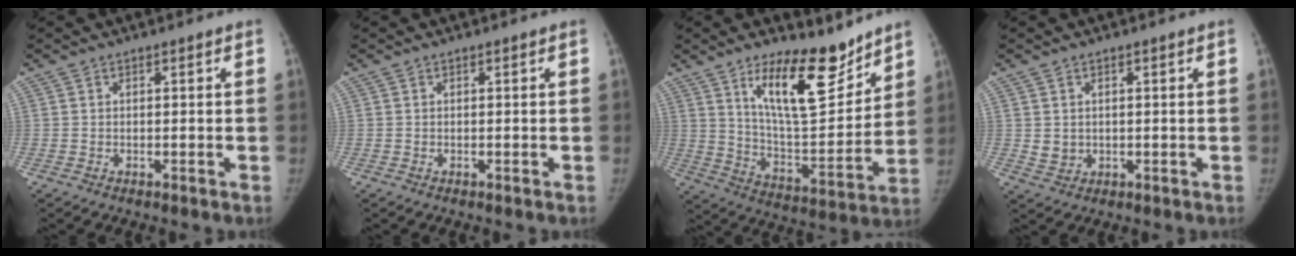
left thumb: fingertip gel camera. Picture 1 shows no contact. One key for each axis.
{"total": 0.0}
{"total": 17.6, "fx": 11.8, "fy": 6.2, "fz": 11.5, "tx": -0.139, "ty": -0.092, "tz": 0.206}
{"total": 2.5, "fx": 0.4, "fy": 2.3, "fz": 1.0, "tx": -0.011, "ty": -0.006, "tz": 0.016}